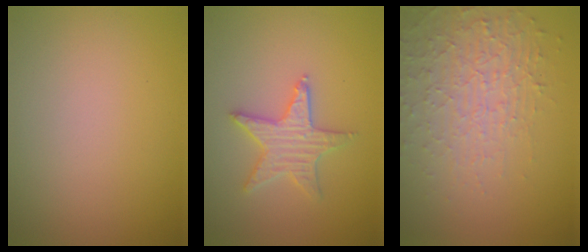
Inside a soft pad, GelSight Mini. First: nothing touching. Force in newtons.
{"total": 3.6, "press": 3.5, "slide": 0.7}
{"total": 5.3, "press": 3.4, "slide": 4.1}